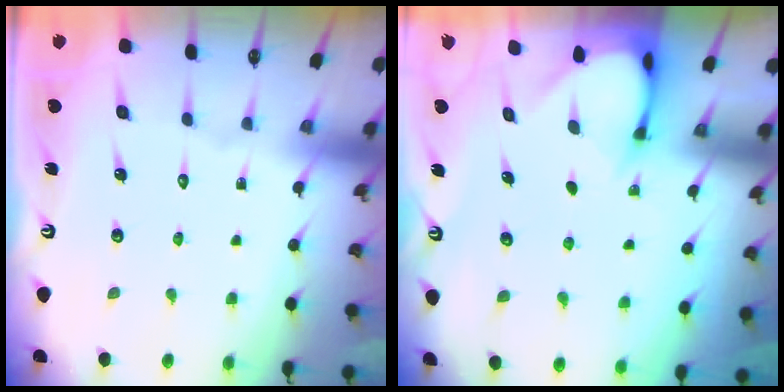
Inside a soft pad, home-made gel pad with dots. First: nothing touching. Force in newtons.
{"total": 3.2, "press": 3.2, "slide": 0.2}